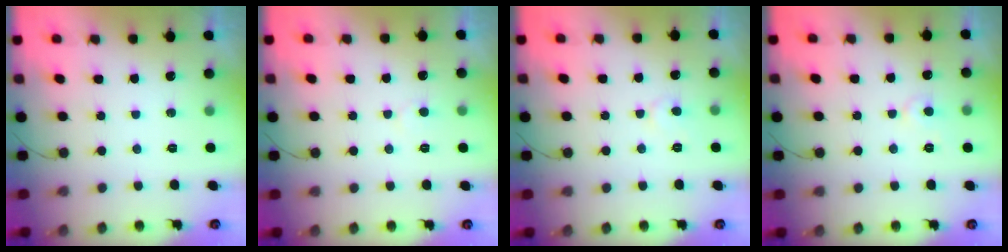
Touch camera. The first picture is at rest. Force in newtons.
{"total": 3.9, "press": 3.9, "slide": 0.3}
{"total": 4.4, "press": 4.4, "slide": 0.5}
{"total": 4.3, "press": 4.3, "slide": 0.5}